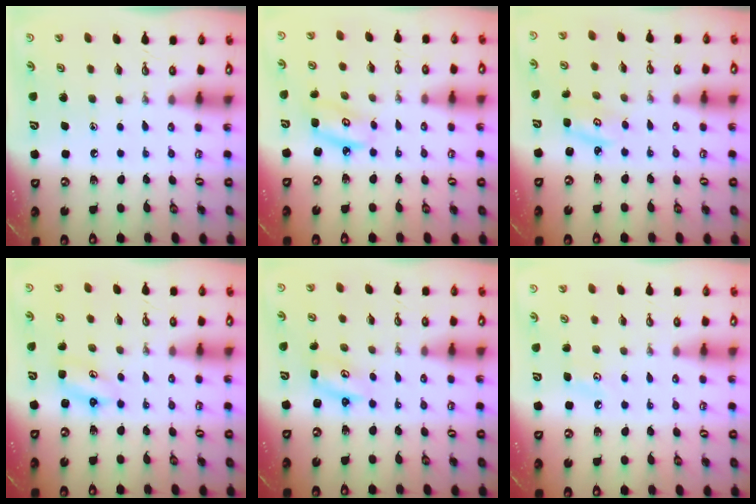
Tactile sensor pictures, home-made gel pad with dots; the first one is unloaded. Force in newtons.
{"total": 5.4, "press": 5.4, "slide": 0.4}
{"total": 2.3, "press": 2.3, "slide": 0.2}
{"total": 4.5, "press": 4.4, "slide": 0.4}
{"total": 2.6, "press": 2.6, "slide": 0.3}
{"total": 4.0, "press": 3.9, "slide": 0.5}